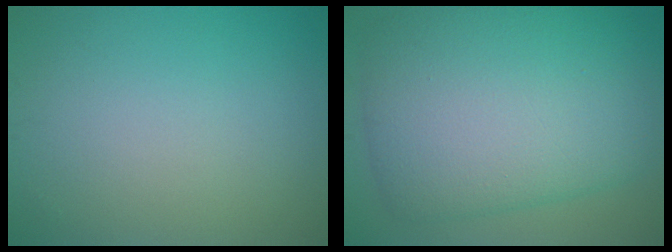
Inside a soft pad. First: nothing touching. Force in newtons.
{"total": 12.2, "press": 12.1, "slide": 0.7}